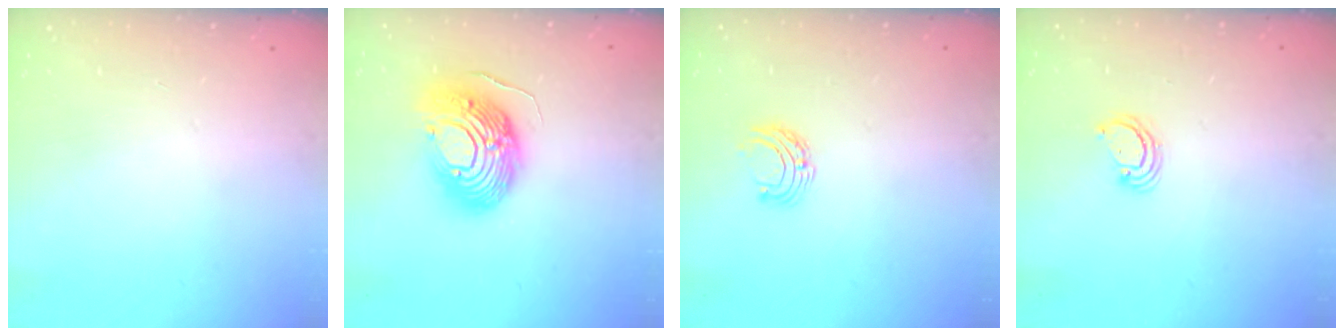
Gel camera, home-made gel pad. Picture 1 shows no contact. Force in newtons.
{"total": 16.9, "press": 16.8, "slide": 1.6}
{"total": 5.2, "press": 5.2, "slide": 0.5}
{"total": 2.7, "press": 2.7, "slide": 0.2}